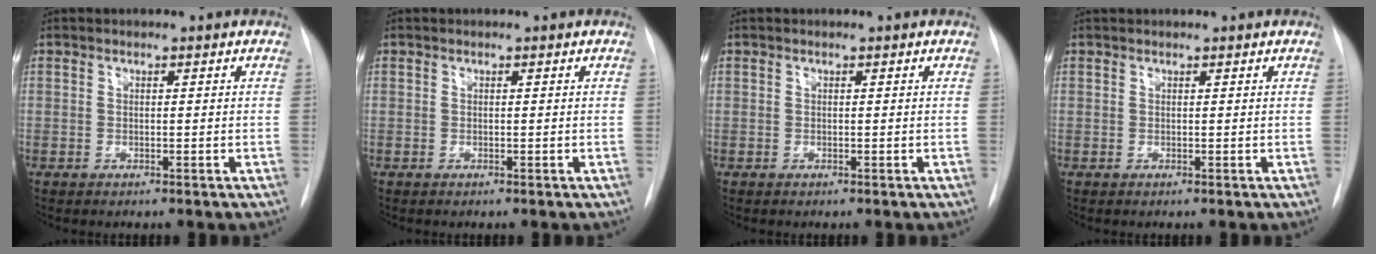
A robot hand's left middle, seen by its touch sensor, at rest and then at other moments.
{"total": 0.0}
{"total": 0.0}
{"total": 1.3, "force": [1.2, 0.1, 0.3], "torque": [-0.010, 0.024, 0.024]}